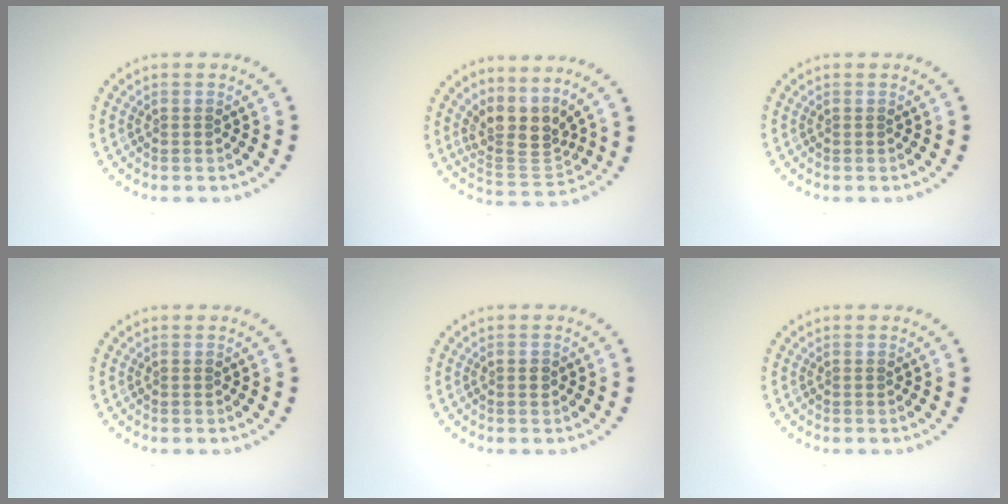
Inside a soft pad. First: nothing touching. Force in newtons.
{"total": 3.9, "press": 2.8, "slide": 2.7}
{"total": 0.0}
{"total": 0.0}
{"total": 1.1, "press": 1.1, "slide": 0.1}
{"total": 0.0}